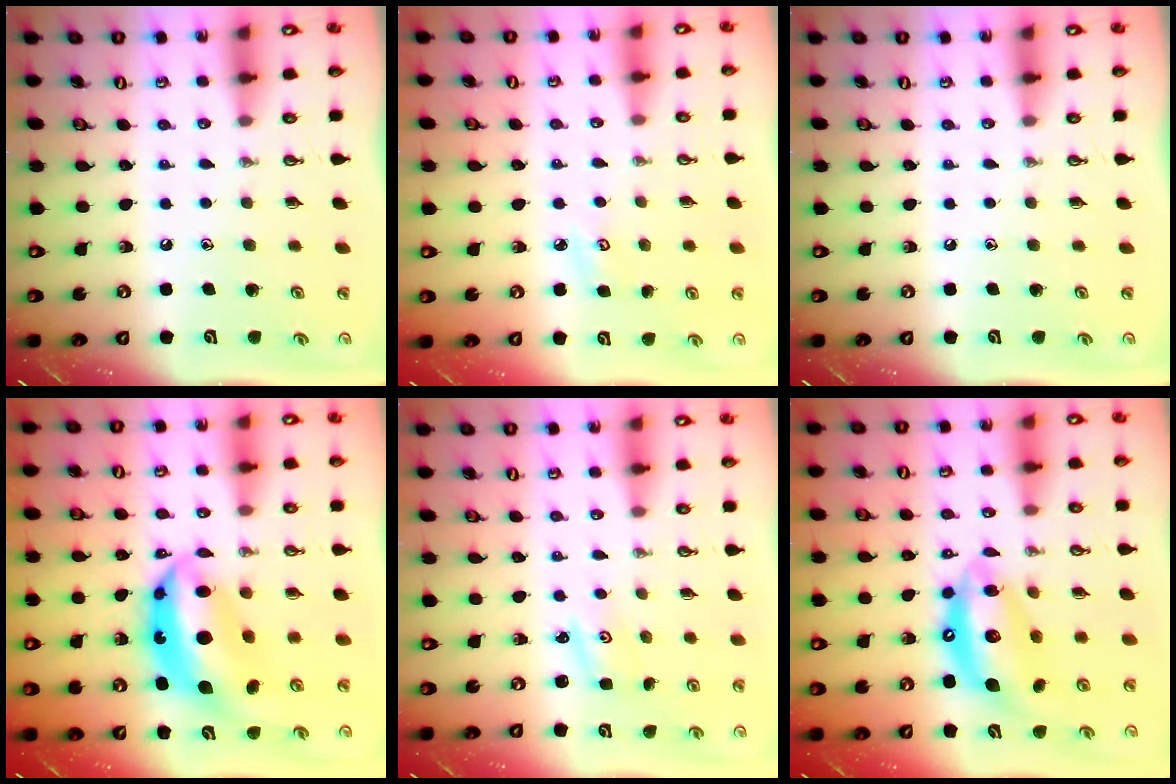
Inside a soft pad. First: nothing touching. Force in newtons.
{"total": 3.4, "press": 3.4, "slide": 0.3}
{"total": 0.0}
{"total": 15.4, "press": 15.3, "slide": 1.9}
{"total": 1.5, "press": 1.5, "slide": 0.3}
{"total": 14.1, "press": 14.1, "slide": 1.0}